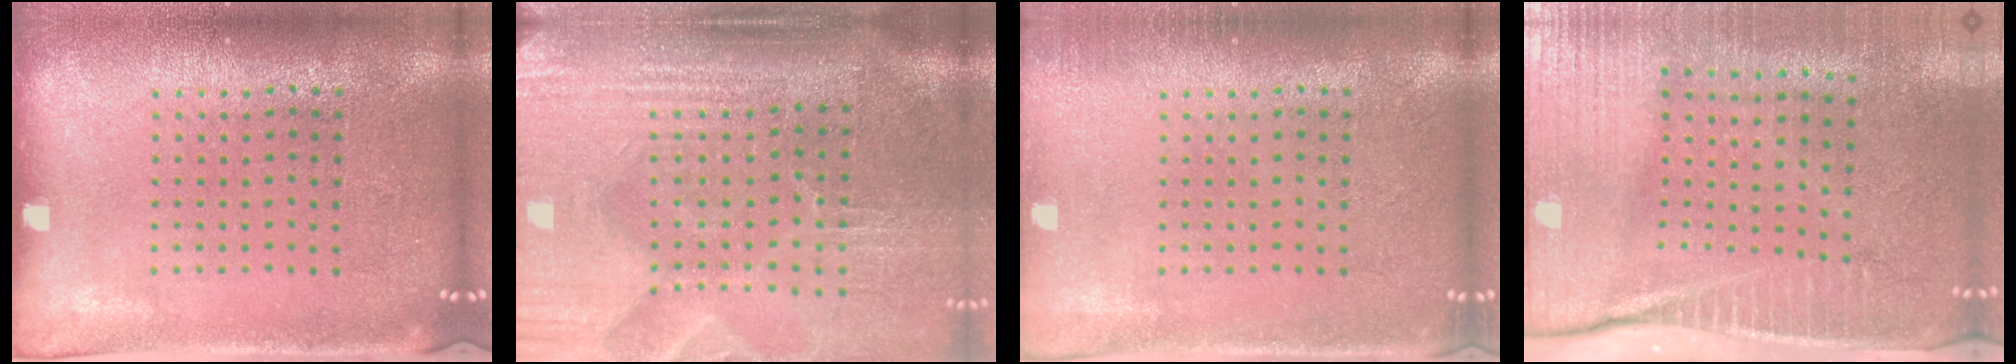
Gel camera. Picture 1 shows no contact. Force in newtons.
{"total": 4.9, "press": 4.2, "slide": 2.6}
{"total": 0.9, "press": 0.9, "slide": 0.2}
{"total": 4.1, "press": 3.7, "slide": 1.9}